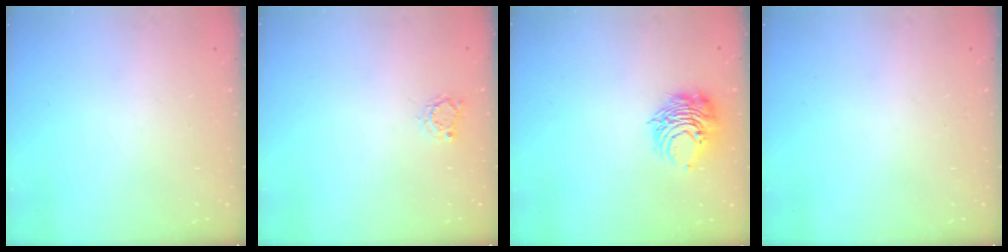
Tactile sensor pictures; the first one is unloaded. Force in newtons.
{"total": 2.8, "press": 2.8, "slide": 0.4}
{"total": 9.9, "press": 9.8, "slide": 0.8}
{"total": 0.0}